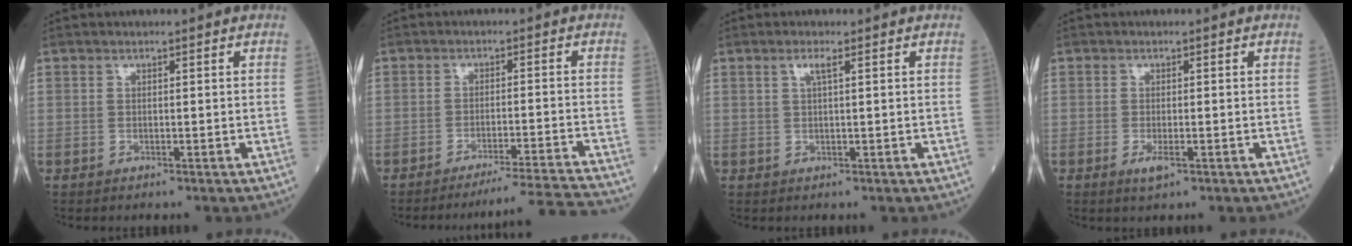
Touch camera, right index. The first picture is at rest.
{"total": 10.9, "force": [-10.2, -3.1, 2.1], "torque": [-0.005, -0.013, -0.150]}
{"total": 1.6, "force": [0.7, 0.0, 1.4], "torque": [-0.033, 0.004, 0.013]}
{"total": 1.9, "force": [-0.9, 0.5, 1.6], "torque": [-0.029, -0.003, -0.013]}